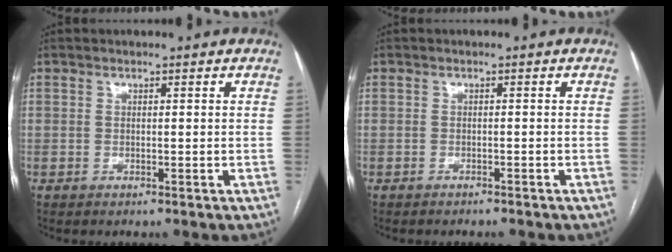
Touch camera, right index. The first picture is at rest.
{"total": 2.9, "force": [-2.6, 0.9, 0.9], "torque": [-0.015, -0.003, -0.027]}